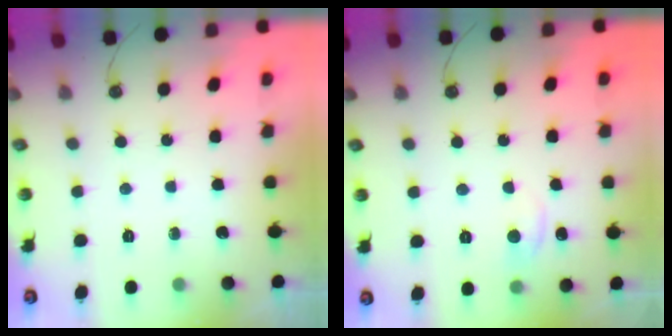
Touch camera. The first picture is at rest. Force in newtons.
{"total": 1.0, "press": 0.8, "slide": 0.5}